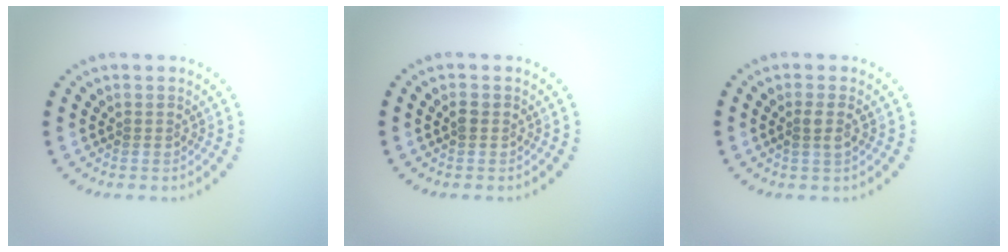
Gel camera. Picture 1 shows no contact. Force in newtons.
{"total": 1.2, "press": 1.2, "slide": 0.3}
{"total": 1.5, "press": 1.3, "slide": 0.7}